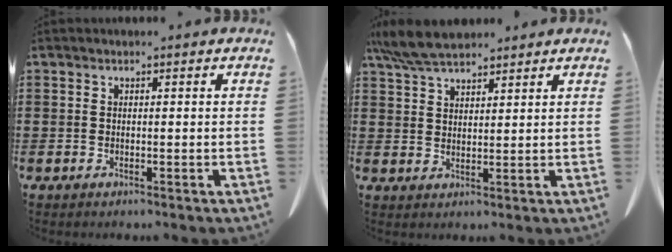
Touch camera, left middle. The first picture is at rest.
{"total": 6.4, "force": [5.5, 1.6, 2.9], "torque": [-0.072, -0.007, 0.105]}